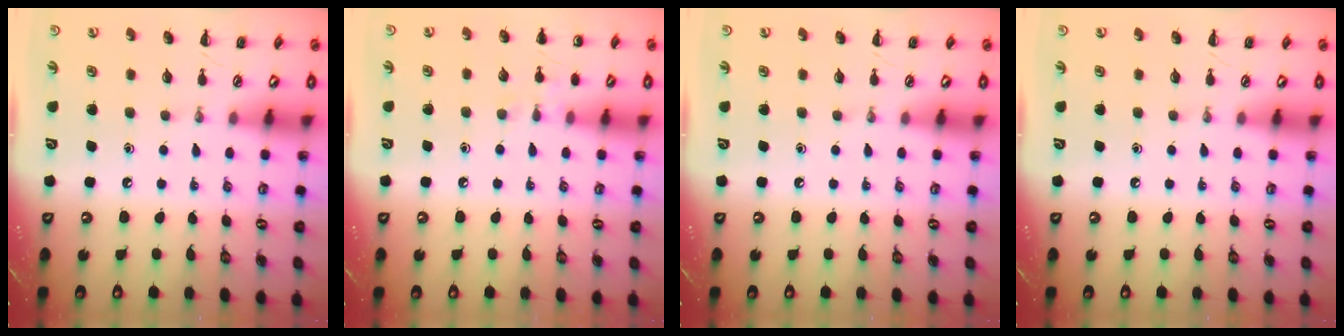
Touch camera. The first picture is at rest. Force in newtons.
{"total": 5.3, "press": 5.0, "slide": 1.8}
{"total": 0.0}
{"total": 0.0}